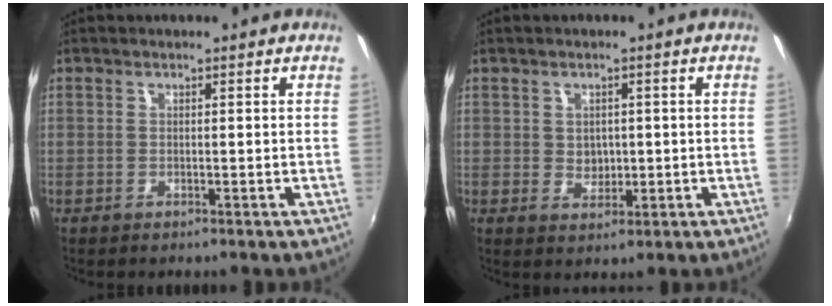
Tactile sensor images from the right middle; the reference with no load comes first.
{"total": 3.1, "force": [0.1, 2.7, 1.5], "torque": [-0.022, 0.000, 0.003]}